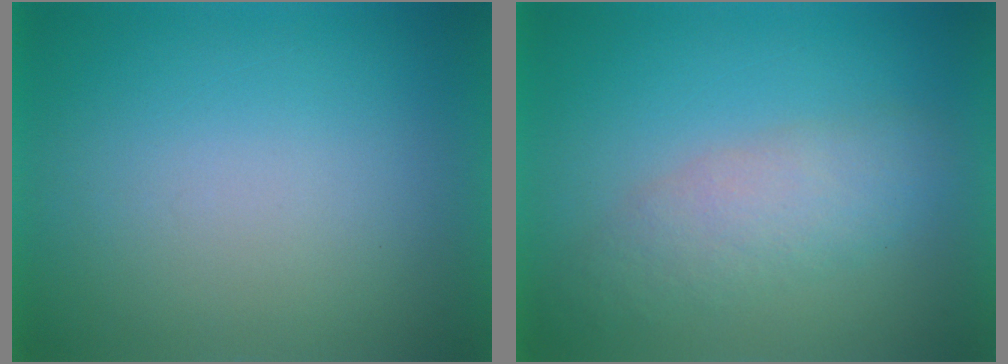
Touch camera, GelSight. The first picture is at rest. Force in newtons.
{"total": 3.7}